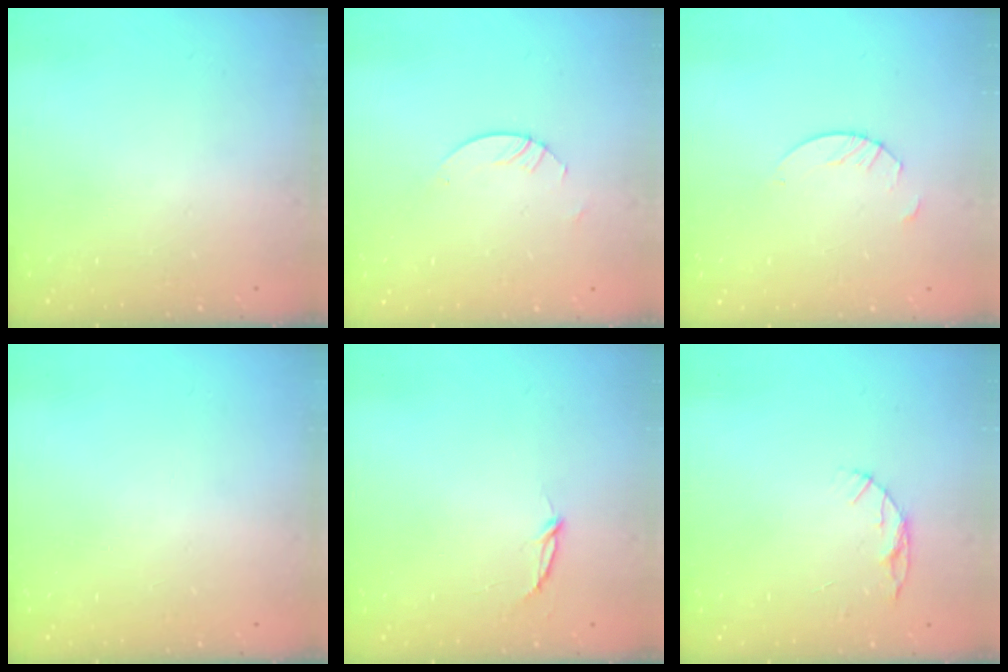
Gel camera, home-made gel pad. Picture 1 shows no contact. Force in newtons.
{"total": 3.0, "press": 2.9, "slide": 0.3}
{"total": 2.7, "press": 2.7, "slide": 0.2}
{"total": 0.0}
{"total": 2.8, "press": 2.8, "slide": 0.3}
{"total": 5.1, "press": 5.1, "slide": 0.5}